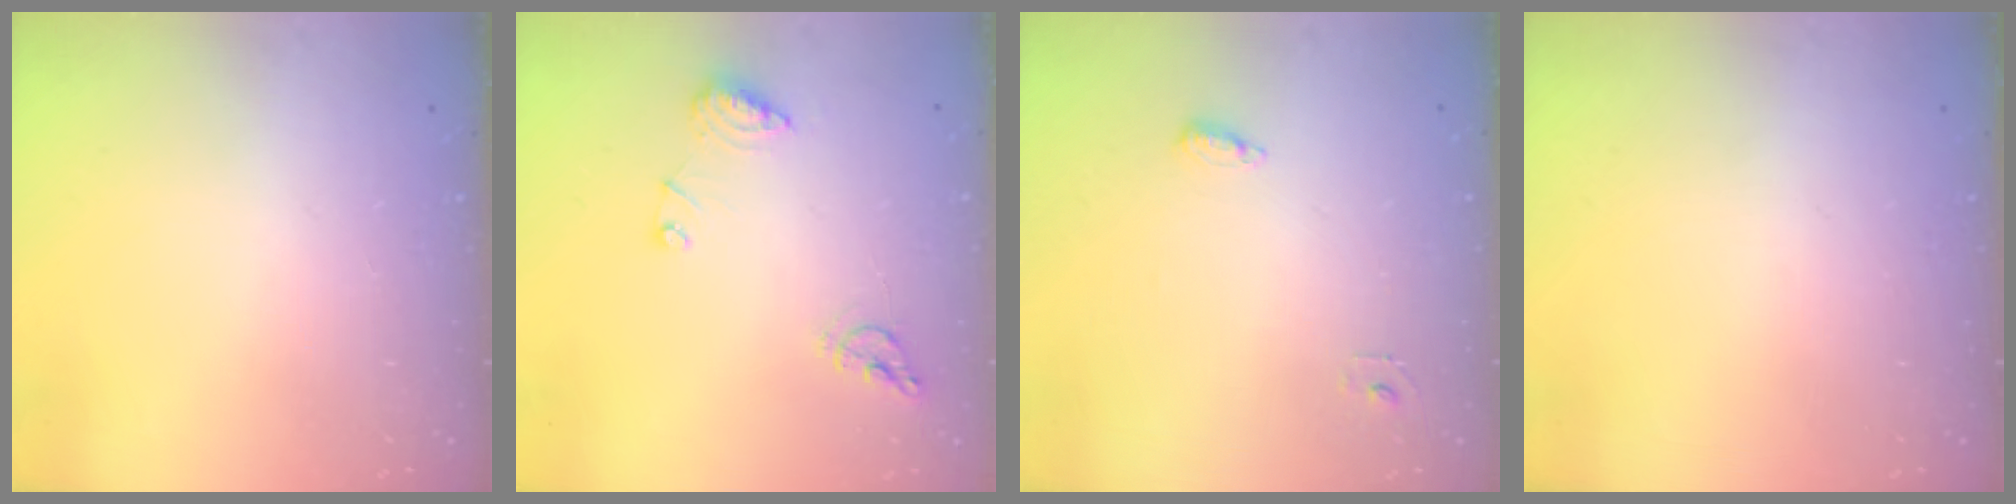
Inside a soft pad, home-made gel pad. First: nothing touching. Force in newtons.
{"total": 8.9, "press": 8.9, "slide": 1.0}
{"total": 5.4, "press": 5.3, "slide": 1.2}
{"total": 0.0}